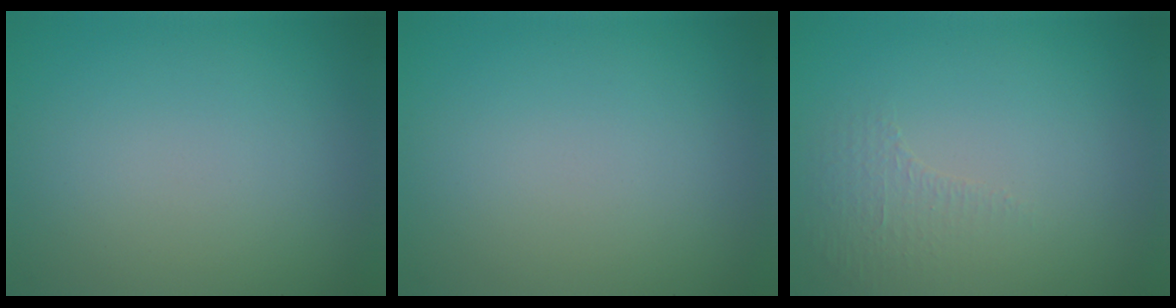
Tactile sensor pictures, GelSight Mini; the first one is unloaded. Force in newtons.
{"total": 0.0}
{"total": 0.9, "press": 0.5, "slide": 0.8}